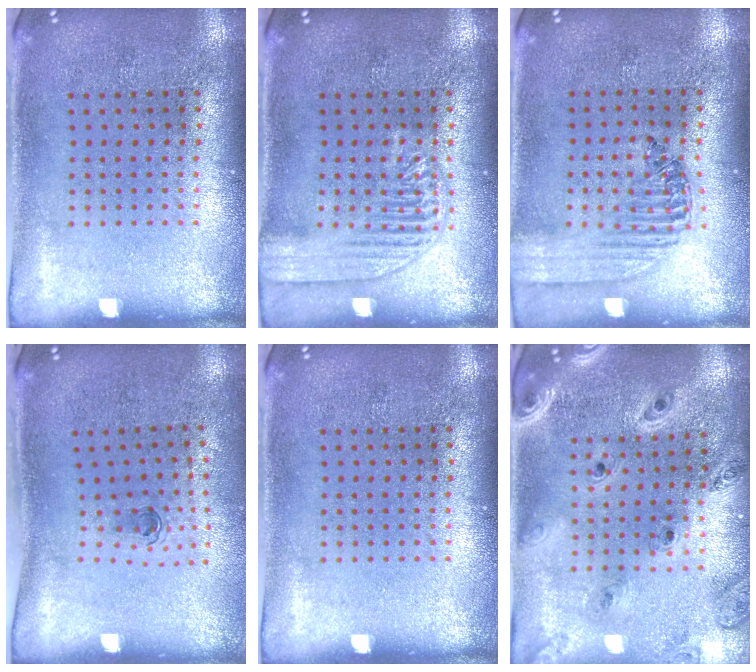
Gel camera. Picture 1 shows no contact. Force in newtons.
{"total": 2.8, "press": 2.8, "slide": 0.4}
{"total": 1.5, "press": 1.3, "slide": 0.7}
{"total": 0.7, "press": 0.4, "slide": 0.6}
{"total": 0.0}
{"total": 1.5, "press": 1.5, "slide": 0.3}